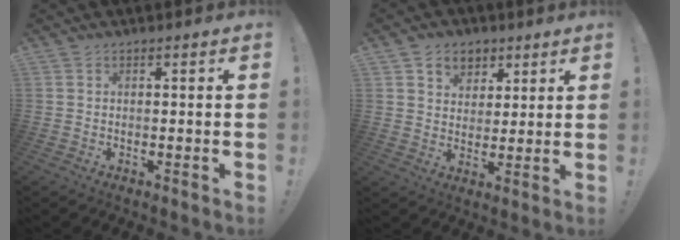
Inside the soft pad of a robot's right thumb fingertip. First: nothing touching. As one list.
[{"total": 7.4, "force": [3.8, 6.1, 1.7], "torque": [-0.023, -0.025, 0.074]}]